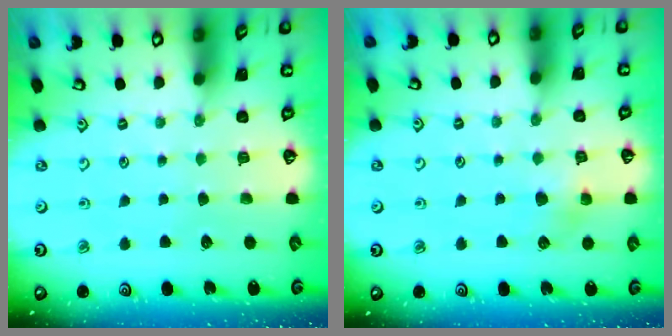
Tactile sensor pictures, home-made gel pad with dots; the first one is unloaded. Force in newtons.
{"total": 7.4, "press": 7.4, "slide": 0.3}